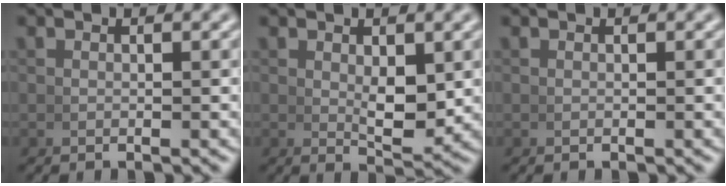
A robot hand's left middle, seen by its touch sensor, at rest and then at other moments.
{"total": 3.1, "force": [0.7, 1.2, 2.8], "torque": [-0.043, -0.015, 0.017]}
{"total": 0.0}